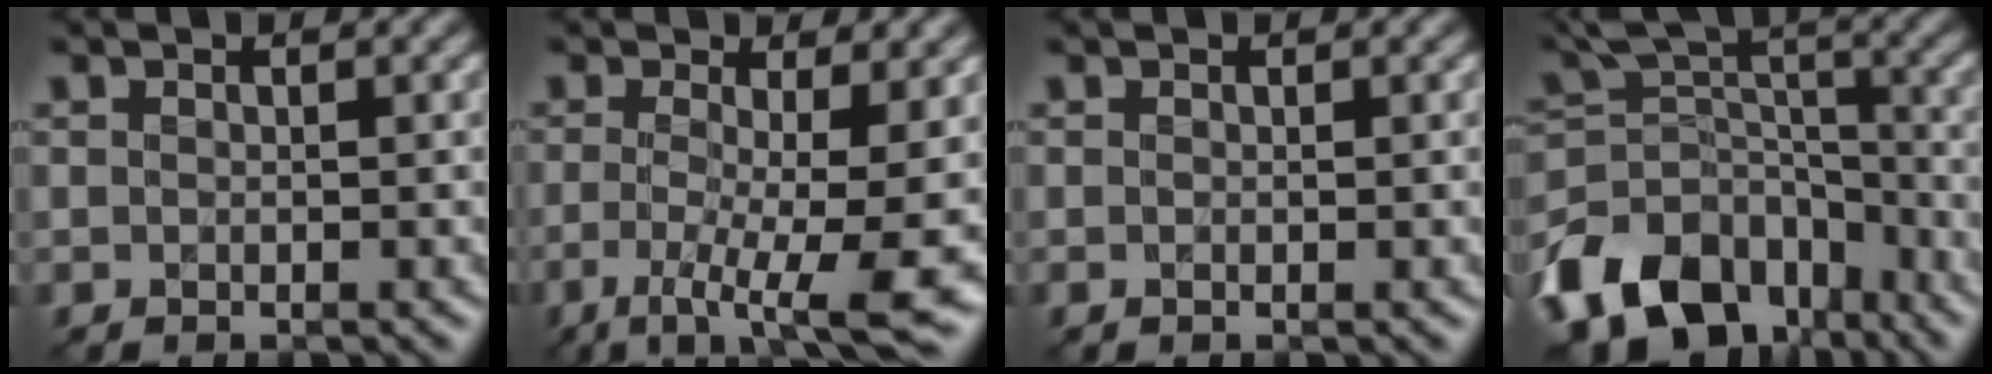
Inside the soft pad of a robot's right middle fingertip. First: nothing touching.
{"total": 8.7, "force": [-2.0, 2.0, 8.3], "torque": [-0.133, -0.019, -0.028]}
{"total": 0.0}
{"total": 13.3, "force": [-8.8, 8.0, 6.0], "torque": [-0.124, 0.006, -0.154]}